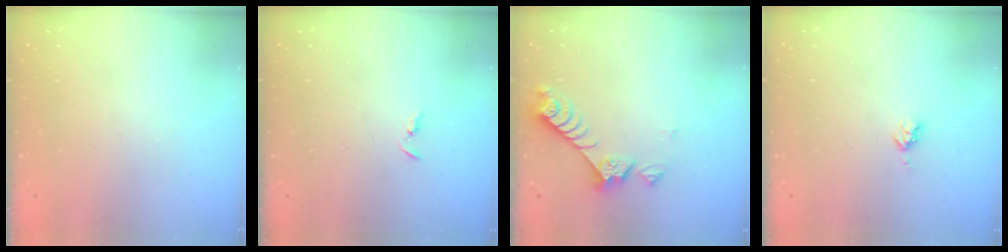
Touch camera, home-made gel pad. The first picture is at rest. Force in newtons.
{"total": 2.4, "press": 2.3, "slide": 0.2}
{"total": 7.4, "press": 7.4, "slide": 0.4}
{"total": 2.7, "press": 2.6, "slide": 0.5}